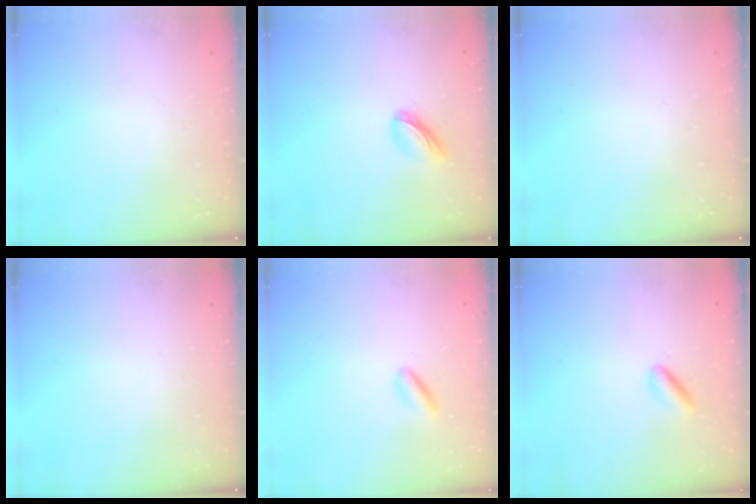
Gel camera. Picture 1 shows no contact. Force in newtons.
{"total": 6.1, "press": 6.0, "slide": 0.7}
{"total": 0.0}
{"total": 0.0}
{"total": 2.7, "press": 2.6, "slide": 0.7}
{"total": 2.9, "press": 2.9, "slide": 0.6}